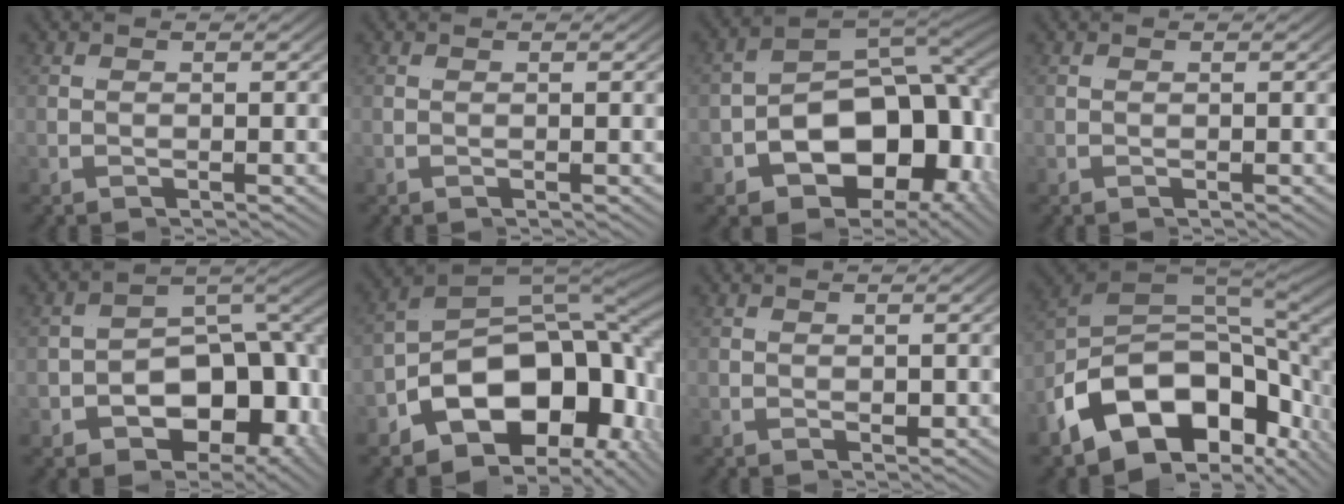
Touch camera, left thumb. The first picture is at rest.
{"total": 0.0}
{"total": 16.2, "force": [-3.9, 10.1, 12.1], "torque": [-0.197, -0.013, -0.052]}
{"total": 0.0}
{"total": 11.3, "force": [-3.3, 7.4, 7.8], "torque": [-0.128, -0.019, -0.039]}
{"total": 18.6, "force": [-2.7, 10.7, 15.0], "torque": [-0.245, -0.009, -0.043]}
{"total": 1.3, "force": [0.0, 1.0, 0.8], "torque": [-0.014, -0.004, 0.004]}
{"total": 18.1, "force": [-0.7, 10.6, 14.6], "torque": [-0.256, -0.003, -0.013]}